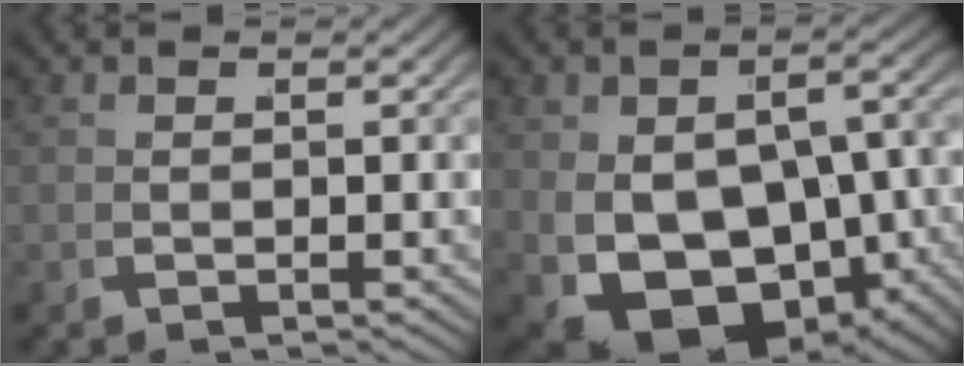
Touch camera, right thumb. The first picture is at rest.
{"total": 12.8, "force": [-3.4, 8.7, 8.7], "torque": [-0.182, -0.074, -0.014]}